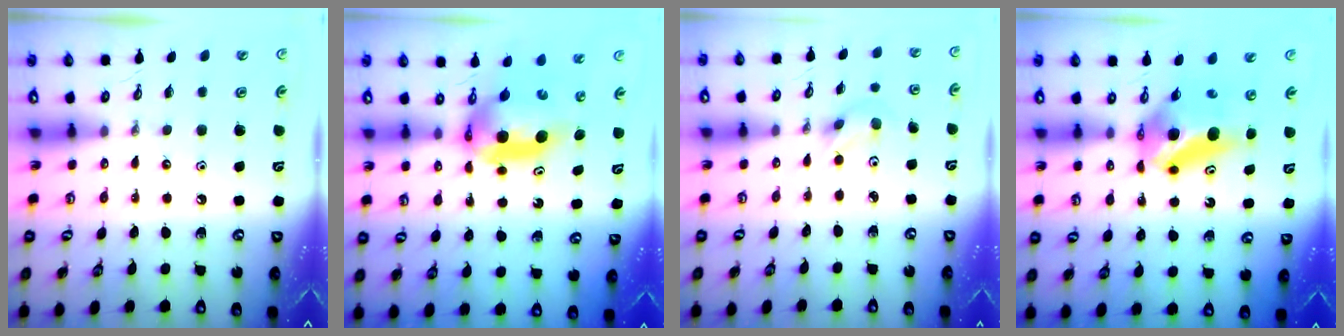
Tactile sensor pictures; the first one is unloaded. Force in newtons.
{"total": 6.5, "press": 6.1, "slide": 2.3}
{"total": 2.9, "press": 2.7, "slide": 1.2}
{"total": 7.8, "press": 7.4, "slide": 2.3}